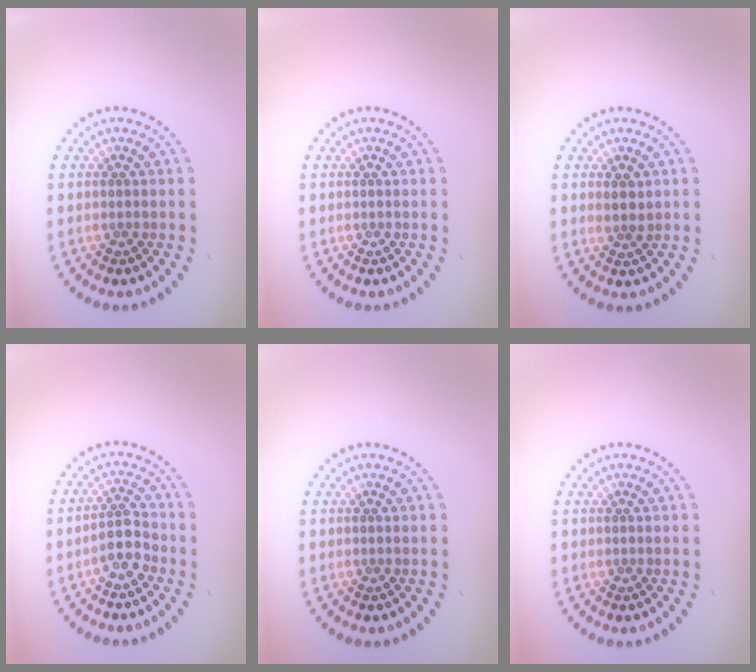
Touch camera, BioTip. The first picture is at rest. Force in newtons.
{"total": 0.0}
{"total": 1.5, "press": 1.3, "slide": 0.6}
{"total": 2.5, "press": 2.2, "slide": 1.1}
{"total": 0.0}
{"total": 0.0}